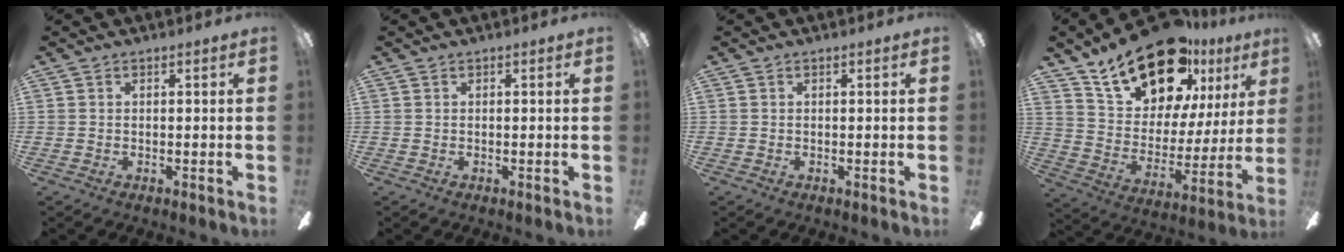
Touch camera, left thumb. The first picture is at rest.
{"total": 0.0}
{"total": 0.0}
{"total": 22.2, "force": [16.6, 10.2, 10.7], "torque": [-0.185, -0.106, 0.293]}